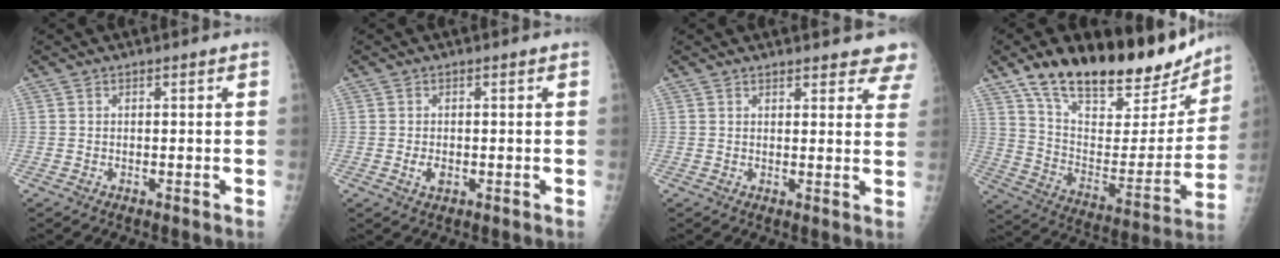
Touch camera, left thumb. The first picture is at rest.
{"total": 2.0, "force": [-0.3, 1.3, 1.5], "torque": [-0.026, -0.001, -0.004]}
{"total": 8.6, "force": [7.7, 2.7, 2.7], "torque": [0.013, -0.028, 0.068]}
{"total": 27.9, "force": [20.6, 11.2, 15.2], "torque": [-0.201, -0.070, 0.323]}